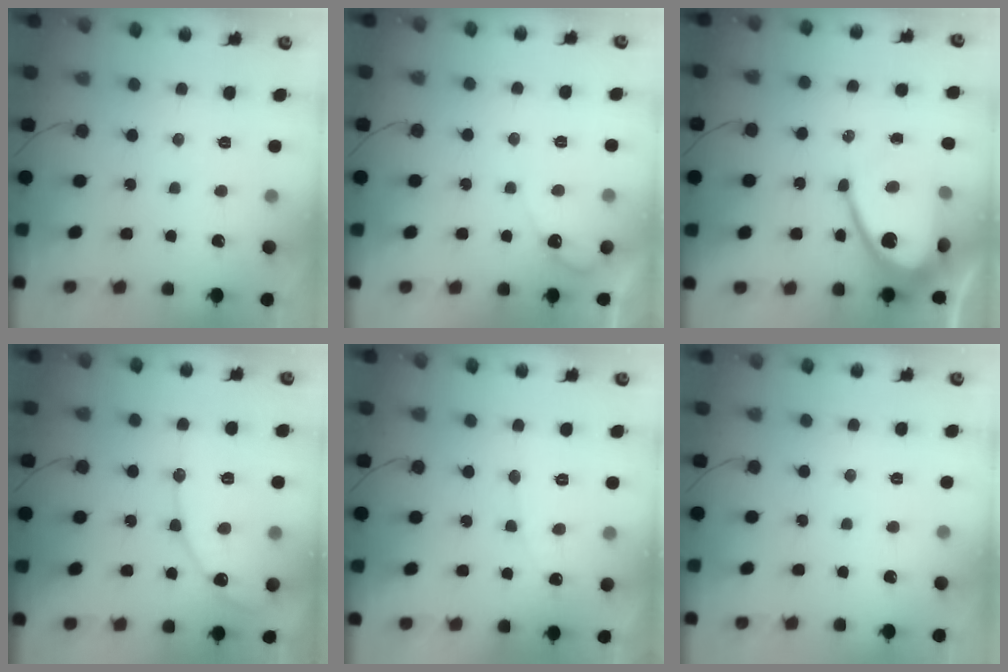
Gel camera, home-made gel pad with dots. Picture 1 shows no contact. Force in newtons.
{"total": 4.3, "press": 4.3, "slide": 0.3}
{"total": 13.6, "press": 13.6, "slide": 0.9}
{"total": 12.7, "press": 12.7, "slide": 1.1}
{"total": 4.9, "press": 4.9, "slide": 0.4}
{"total": 0.0}